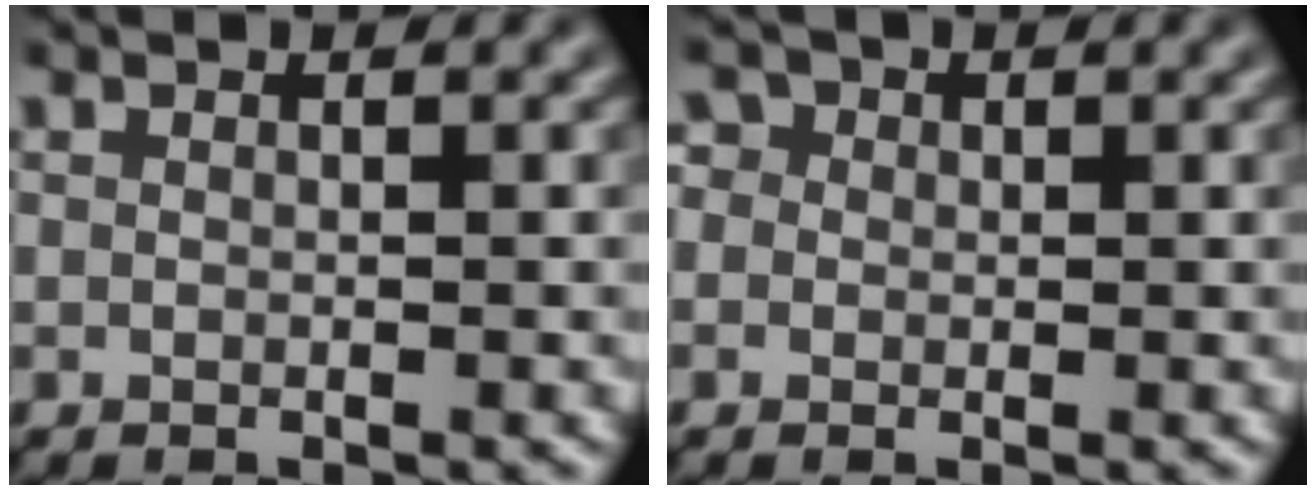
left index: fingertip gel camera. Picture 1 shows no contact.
{"total": 2.9, "force": [1.1, 2.4, 1.1], "torque": [-0.006, 0.020, -0.008]}